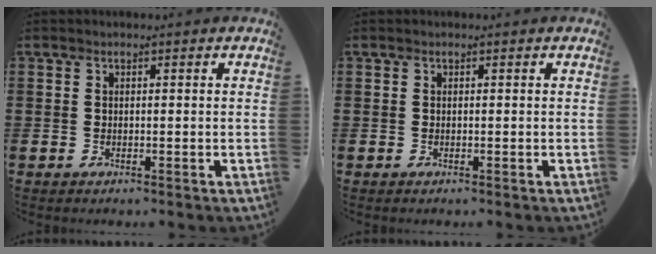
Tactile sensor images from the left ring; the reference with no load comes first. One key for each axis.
{"total": 0.0}